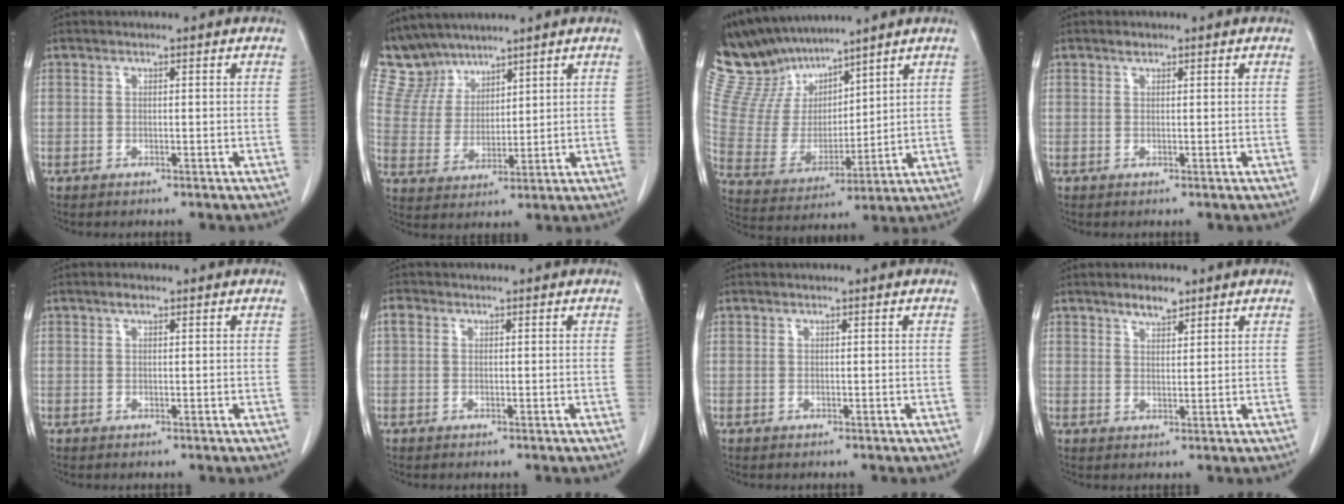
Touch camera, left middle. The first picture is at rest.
{"total": 7.6, "force": [7.0, 2.8, 0.1], "torque": [-0.014, 0.010, 0.156]}
{"total": 13.4, "force": [12.2, 4.2, 3.3], "torque": [-0.089, 0.016, 0.254]}
{"total": 0.6, "force": [0.5, 0.3, 0.2], "torque": [-0.008, 0.000, 0.008]}
{"total": 0.9, "force": [0.6, 0.3, 0.6], "torque": [-0.013, 0.004, 0.010]}
{"total": 1.2, "force": [0.4, 0.9, 0.7], "torque": [-0.017, 0.011, 0.007]}
{"total": 0.0}
{"total": 3.0, "force": [2.3, 0.9, 1.6], "torque": [-0.030, 0.001, 0.041]}